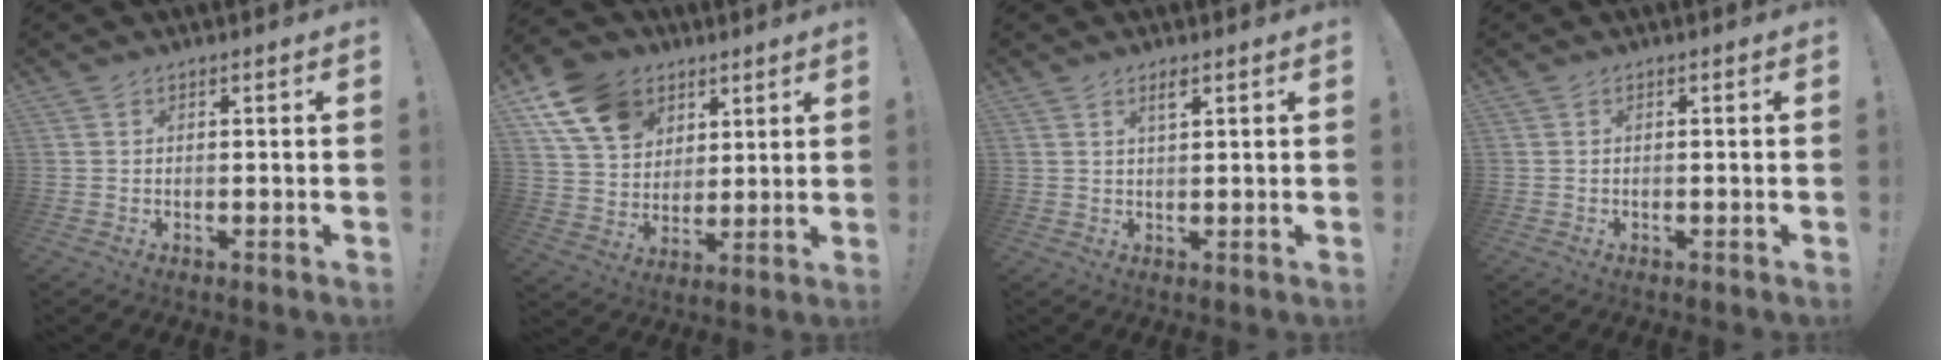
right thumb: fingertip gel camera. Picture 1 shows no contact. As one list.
[{"total": 15.4, "force": [7.6, 11.4, 6.9], "torque": [-0.119, -0.029, 0.152]}, {"total": 2.7, "force": [1.6, 0.6, 2.1], "torque": [-0.032, -0.003, 0.024]}, {"total": 0.0}]